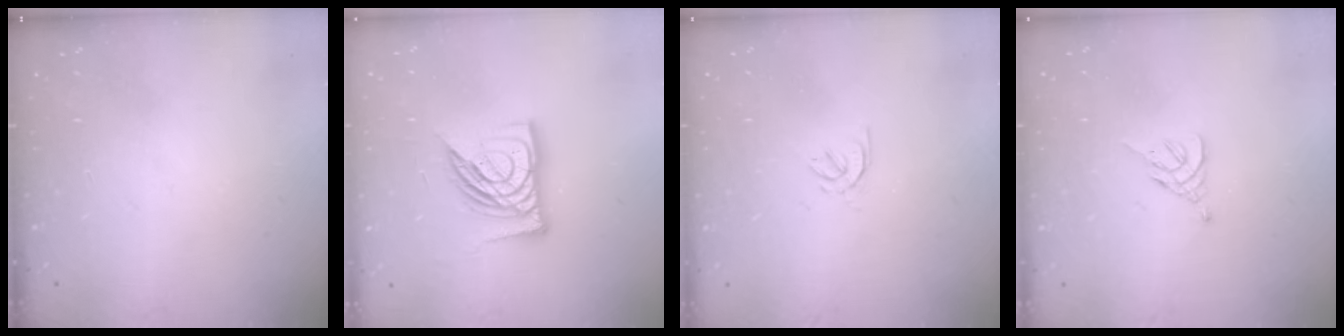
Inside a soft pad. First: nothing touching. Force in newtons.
{"total": 14.8, "press": 14.6, "slide": 1.9}
{"total": 2.2, "press": 2.1, "slide": 0.7}
{"total": 4.7, "press": 4.6, "slide": 0.7}